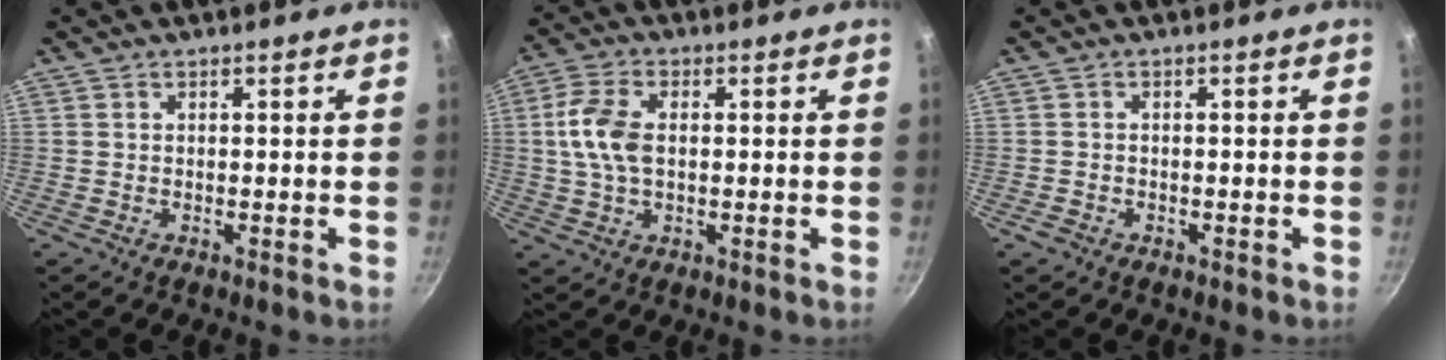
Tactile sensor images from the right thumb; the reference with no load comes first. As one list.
[{"total": 8.3, "force": [0.6, 4.9, 6.7], "torque": [-0.136, 0.014, 0.006]}, {"total": 1.6, "force": [-1.0, 1.1, 0.7], "torque": [-0.016, 0.009, -0.015]}]